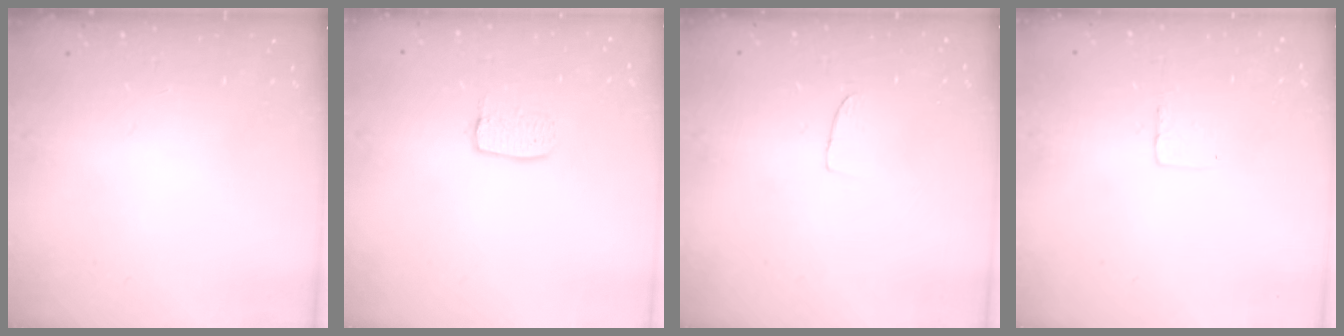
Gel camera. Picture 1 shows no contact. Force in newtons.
{"total": 6.0, "press": 6.0, "slide": 0.3}
{"total": 2.5, "press": 2.5, "slide": 0.1}
{"total": 2.7, "press": 2.7, "slide": 0.1}